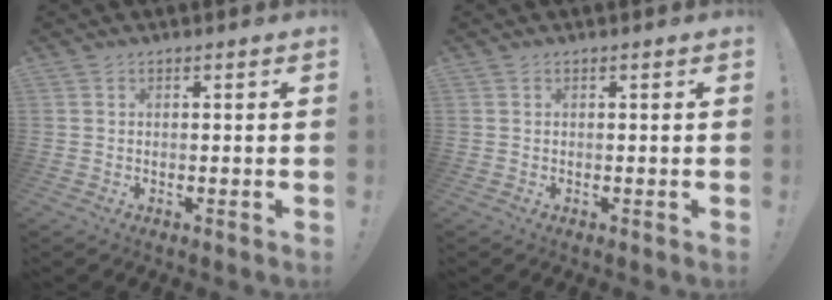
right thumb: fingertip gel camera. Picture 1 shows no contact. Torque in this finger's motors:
{"motor_torque": [-0.23, 0.31, -0.07, -0.01, 0.00]}